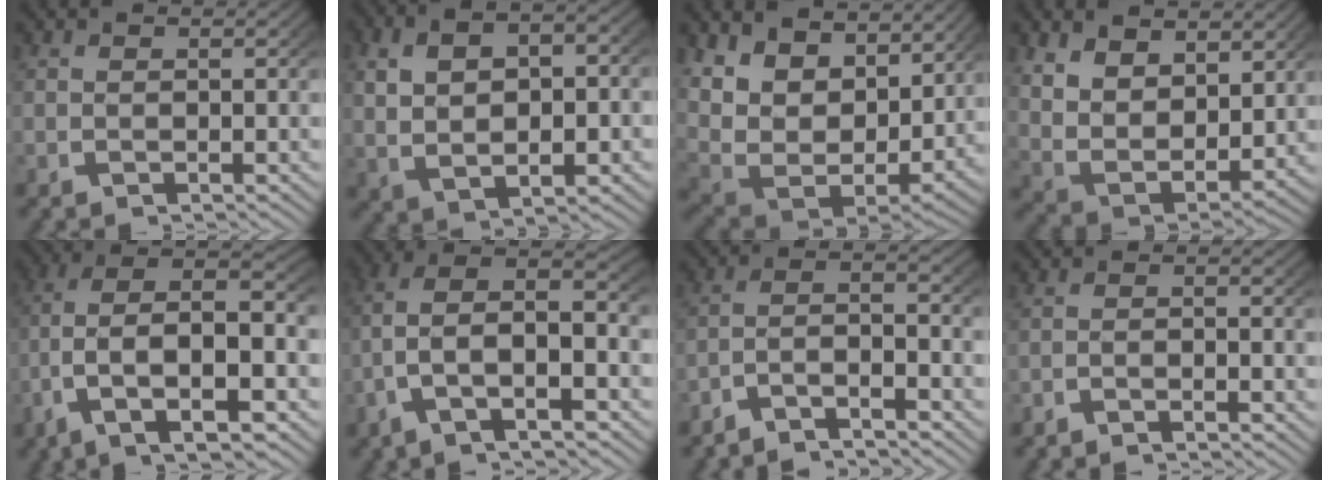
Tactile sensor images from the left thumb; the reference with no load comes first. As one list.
[{"total": 7.0, "force": [0.5, 4.5, 5.4], "torque": [-0.092, -0.001, 0.019]}, {"total": 11.8, "force": [2.0, 8.1, 8.4], "torque": [-0.193, -0.045, 0.046]}, {"total": 8.8, "force": [1.1, 6.5, 5.8], "torque": [-0.152, -0.043, 0.033]}, {"total": 12.6, "force": [-1.3, 7.8, 9.8], "torque": [-0.205, -0.048, -0.007]}, {"total": 11.5, "force": [-0.6, 7.6, 8.6], "torque": [-0.176, -0.030, -0.011]}, {"total": 5.3, "force": [-2.6, 2.5, 3.8], "torque": [-0.063, -0.008, -0.054]}, {"total": 1.7, "force": [-1.6, 0.3, 0.5], "torque": [-0.005, 0.002, -0.038]}]